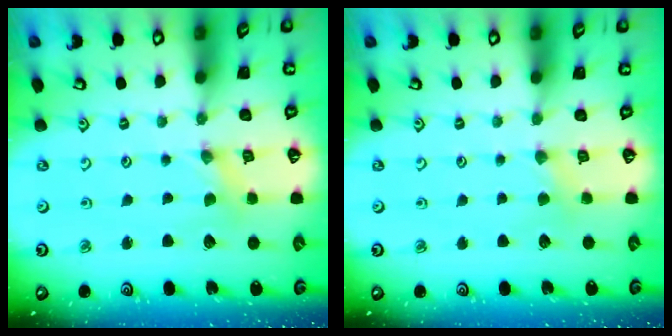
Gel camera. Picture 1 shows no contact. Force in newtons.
{"total": 1.6, "press": 1.6, "slide": 0.4}